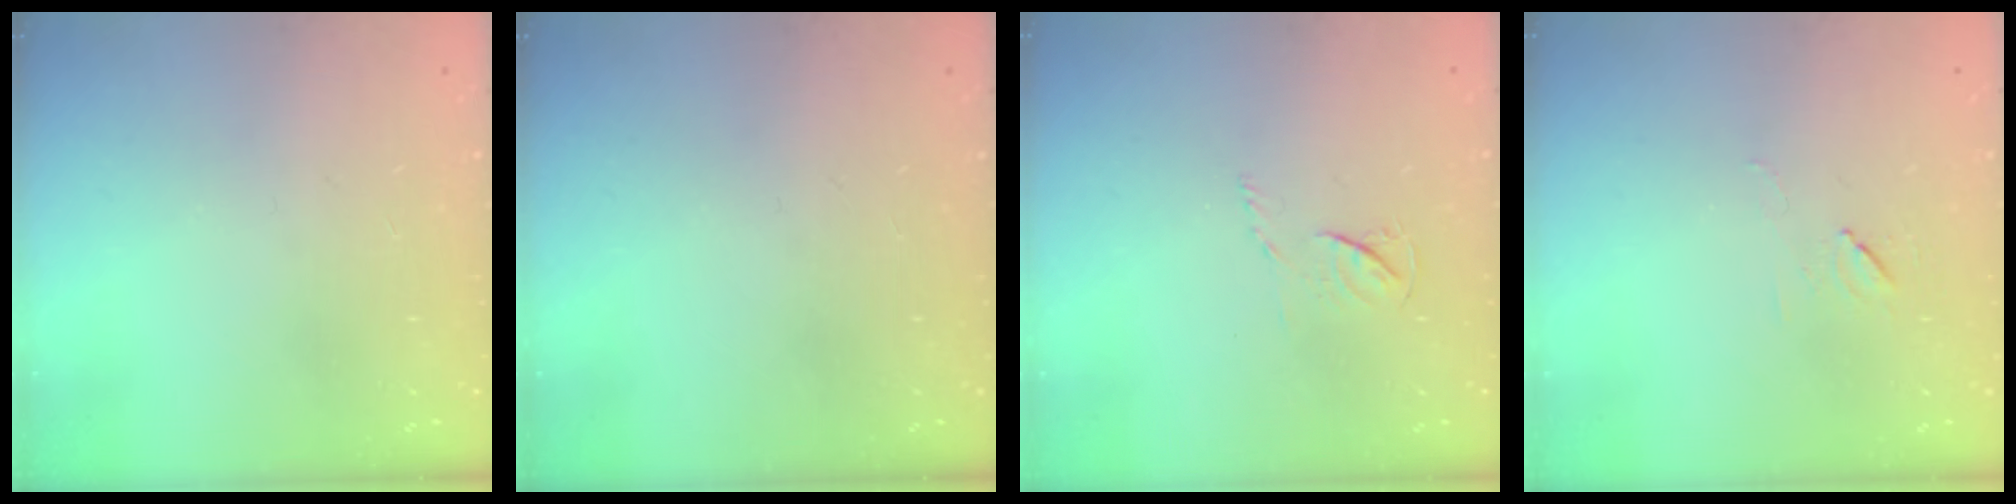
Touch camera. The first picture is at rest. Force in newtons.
{"total": 0.0}
{"total": 4.4, "press": 4.4, "slide": 0.6}
{"total": 5.4, "press": 5.3, "slide": 1.0}